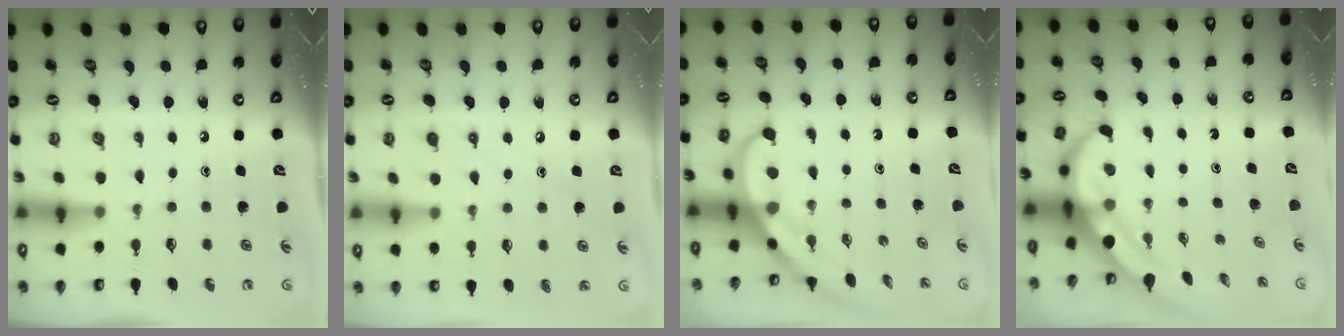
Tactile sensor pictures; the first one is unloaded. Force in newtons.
{"total": 6.0, "press": 5.9, "slide": 0.8}
{"total": 3.8, "press": 3.8, "slide": 0.3}
{"total": 4.3, "press": 4.1, "slide": 1.1}